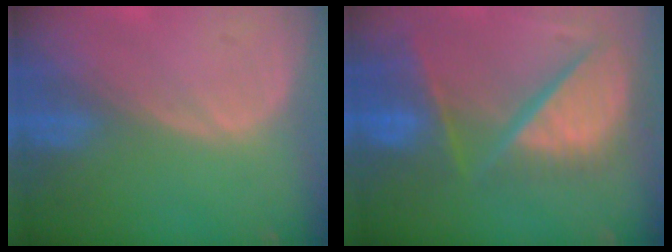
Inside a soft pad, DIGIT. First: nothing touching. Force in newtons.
{"total": 12.0, "press": 10.0, "slide": 6.6}